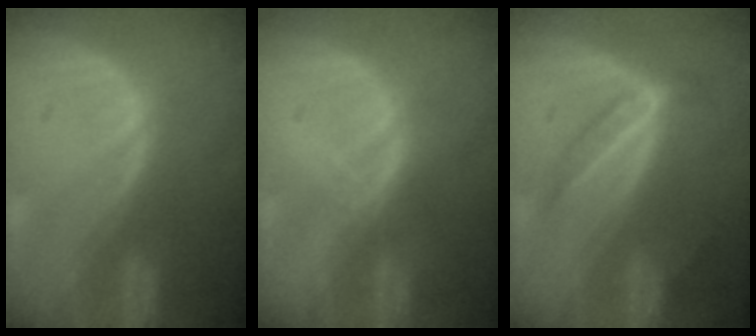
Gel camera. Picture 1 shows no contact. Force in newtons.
{"total": 1.8, "press": 1.6, "slide": 0.7}
{"total": 4.2, "press": 4.0, "slide": 1.1}